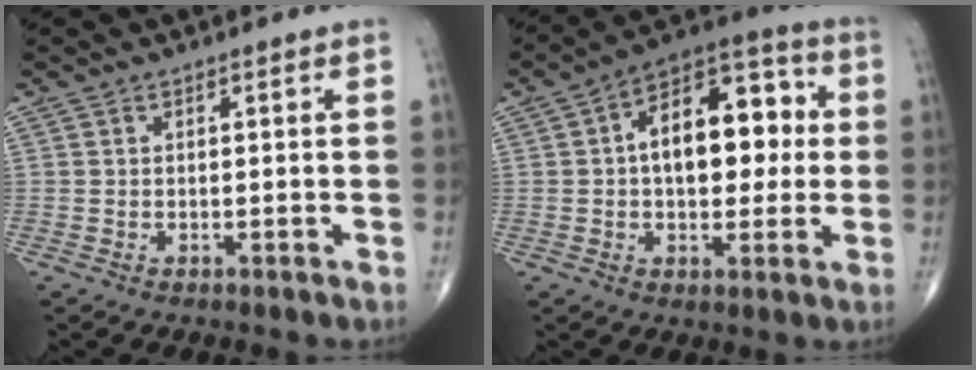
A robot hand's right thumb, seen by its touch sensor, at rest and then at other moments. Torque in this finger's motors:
{"motor_torque": [-0.31, 1.13, 0.31, 0.07, 0.18]}